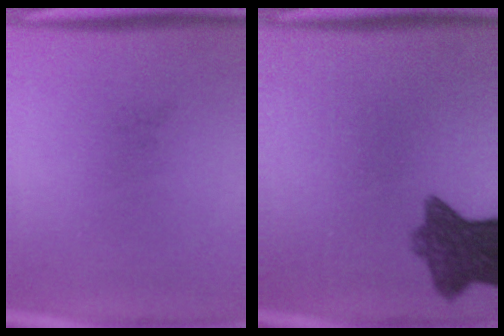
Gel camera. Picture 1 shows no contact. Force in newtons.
{"total": 8.6}